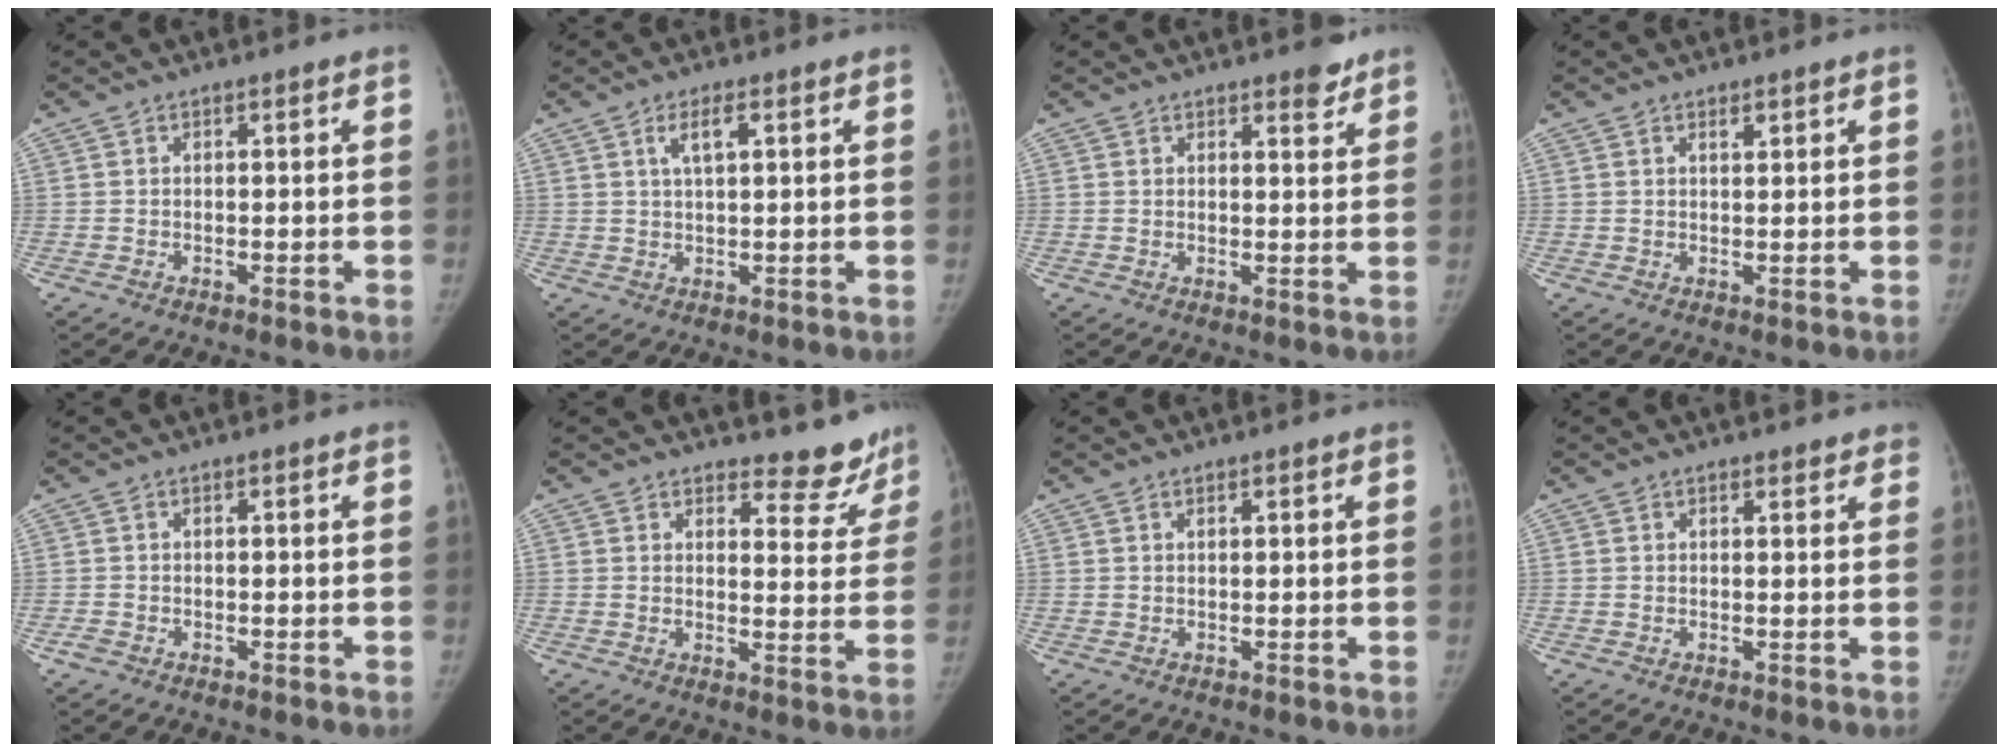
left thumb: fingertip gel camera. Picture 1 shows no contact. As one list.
[{"total": 3.8, "force": [1.6, 1.1, 3.2], "torque": [-0.062, 0.000, 0.032]}, {"total": 3.2, "force": [2.6, 1.1, 1.6], "torque": [-0.007, -0.018, 0.033]}, {"total": 1.4, "force": [1.0, 0.5, 0.9], "torque": [-0.010, -0.005, 0.016]}, {"total": 1.0, "force": [-0.6, 0.7, 0.4], "torque": [-0.009, 0.000, -0.012]}, {"total": 7.9, "force": [7.3, 2.9, 0.8], "torque": [0.027, -0.066, 0.079]}, {"total": 0.7, "force": [0.5, 0.2, 0.5], "torque": [-0.008, -0.001, 0.009]}, {"total": 2.3, "force": [2.0, 0.9, 0.7], "torque": [0.009, -0.005, 0.019]}]